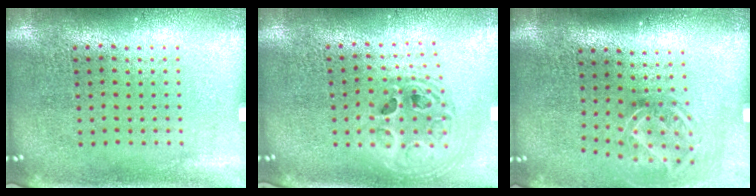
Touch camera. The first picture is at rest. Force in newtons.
{"total": 2.0, "press": 1.6, "slide": 1.2}
{"total": 1.8, "press": 1.3, "slide": 1.2}